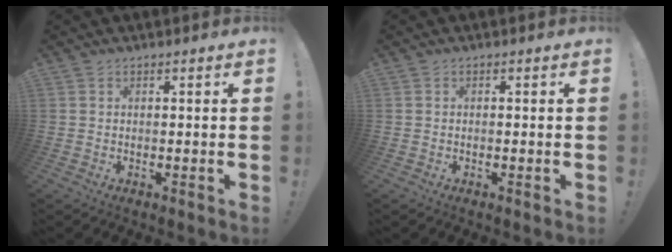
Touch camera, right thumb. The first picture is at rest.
{"total": 0.0}